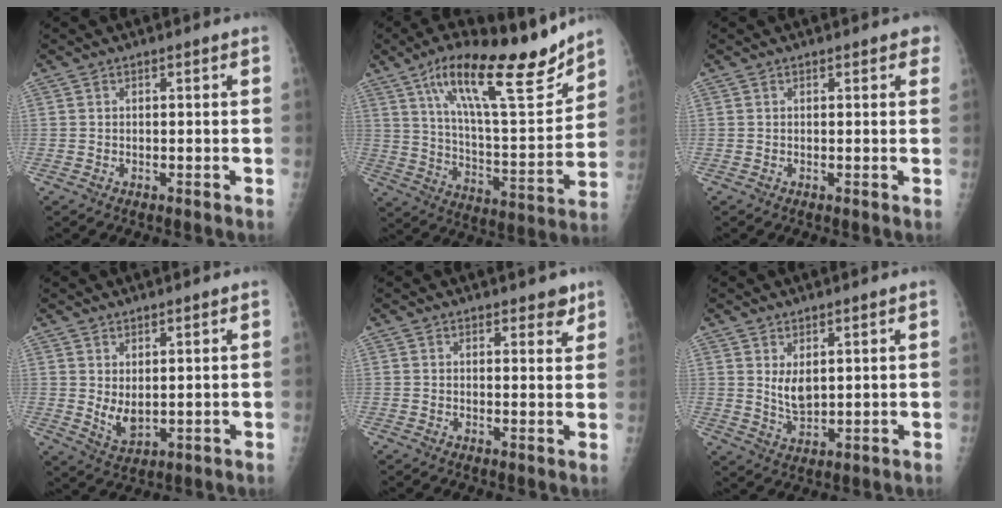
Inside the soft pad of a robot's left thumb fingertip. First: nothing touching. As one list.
[{"total": 22.2, "force": [15.1, 5.6, 15.2], "torque": [-0.218, -0.070, 0.255]}, {"total": 1.8, "force": [1.2, 0.9, 1.1], "torque": [0.003, -0.001, 0.009]}, {"total": 5.1, "force": [1.5, 2.5, 4.2], "torque": [-0.068, -0.019, 0.037]}, {"total": 3.5, "force": [2.6, 1.5, 1.7], "torque": [0.000, -0.014, 0.032]}, {"total": 5.0, "force": [2.0, 2.4, 3.8], "torque": [-0.061, -0.024, 0.044]}]